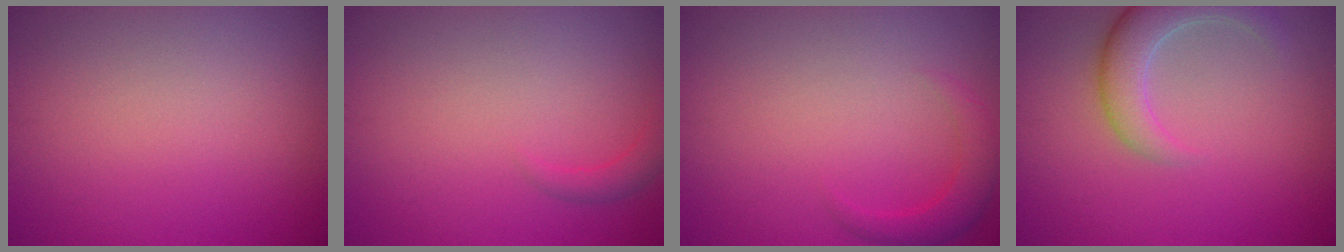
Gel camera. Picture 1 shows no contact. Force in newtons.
{"total": 1.3, "press": 1.3, "slide": 0.2}
{"total": 2.4, "press": 2.4, "slide": 0.2}
{"total": 4.4, "press": 4.4, "slide": 0.4}